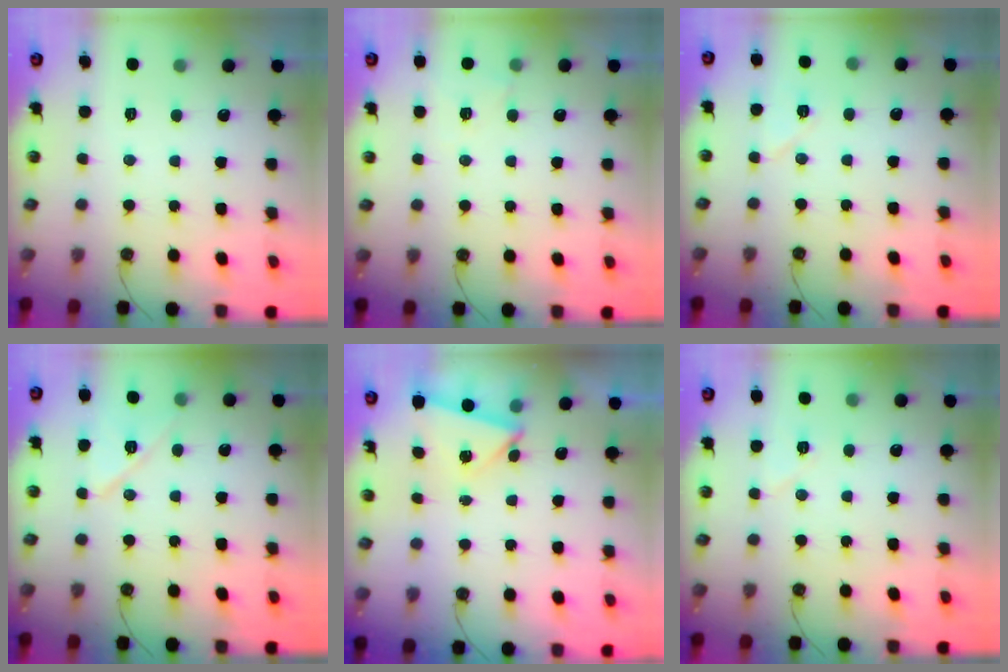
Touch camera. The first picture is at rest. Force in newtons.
{"total": 4.8, "press": 4.3, "slide": 2.1}
{"total": 5.6, "press": 5.6, "slide": 0.9}
{"total": 9.6, "press": 9.6, "slide": 0.9}
{"total": 3.9, "press": 3.2, "slide": 2.2}
{"total": 5.4, "press": 5.0, "slide": 1.8}